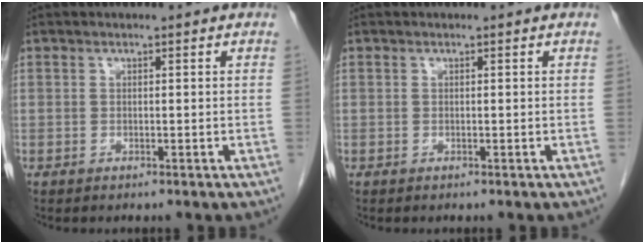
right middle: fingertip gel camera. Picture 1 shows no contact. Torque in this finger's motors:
{"motor_torque": [0.00, 0.00, 0.00, 0.00]}